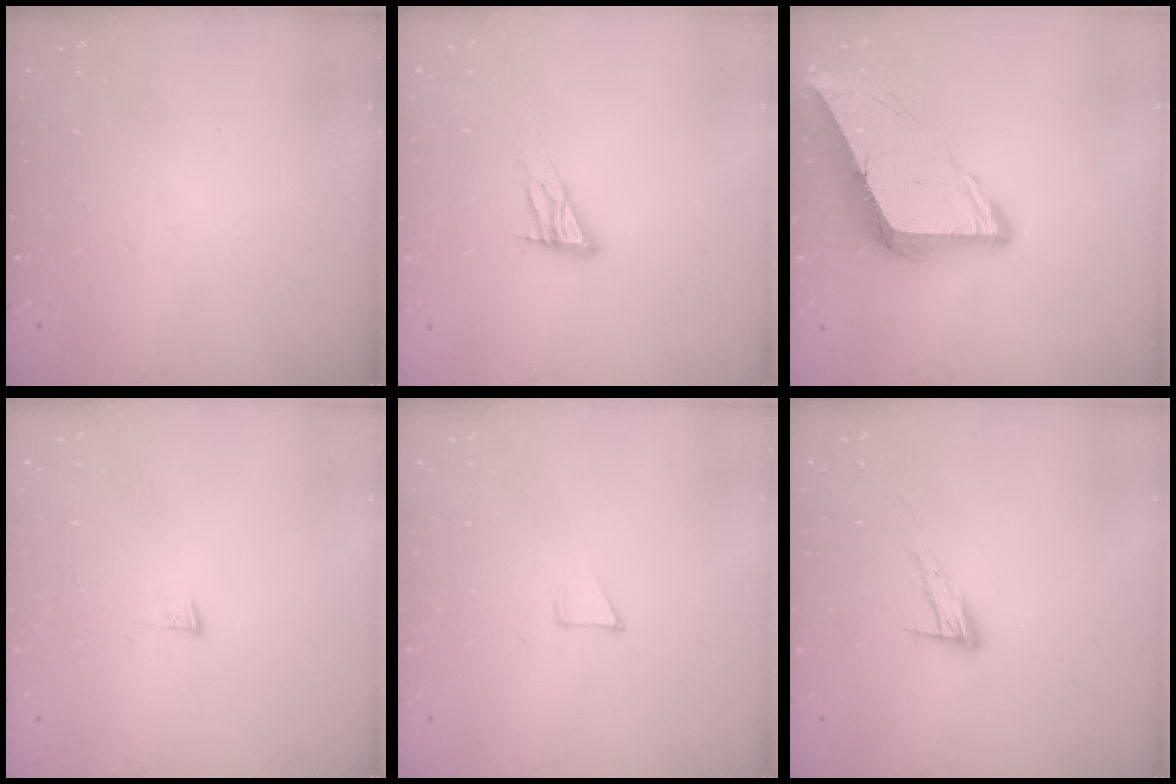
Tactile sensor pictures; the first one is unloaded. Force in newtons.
{"total": 9.2, "press": 9.1, "slide": 0.7}
{"total": 10.2, "press": 10.1, "slide": 1.2}
{"total": 3.6, "press": 3.6, "slide": 0.5}
{"total": 2.8, "press": 2.8, "slide": 0.2}
{"total": 9.1, "press": 9.1, "slide": 0.6}